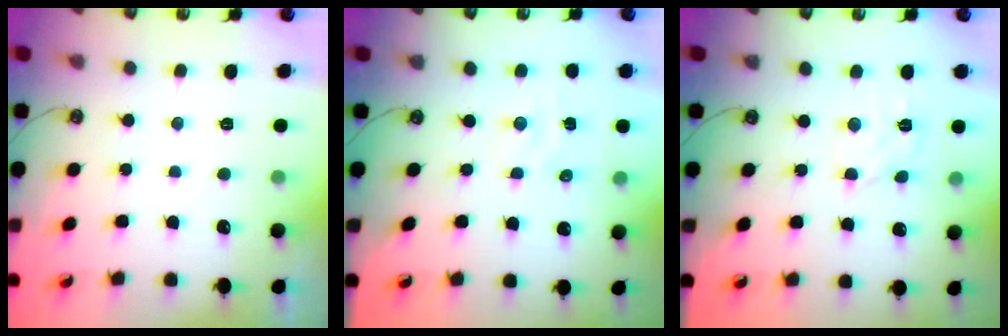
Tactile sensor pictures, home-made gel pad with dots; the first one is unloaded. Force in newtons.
{"total": 2.8, "press": 2.7, "slide": 0.4}
{"total": 5.2, "press": 5.1, "slide": 0.3}